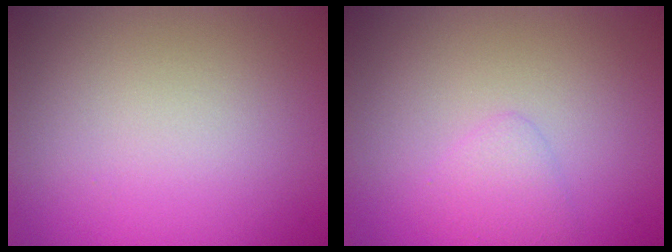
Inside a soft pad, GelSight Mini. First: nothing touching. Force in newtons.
{"total": 1.4, "press": 1.4, "slide": 0.0}